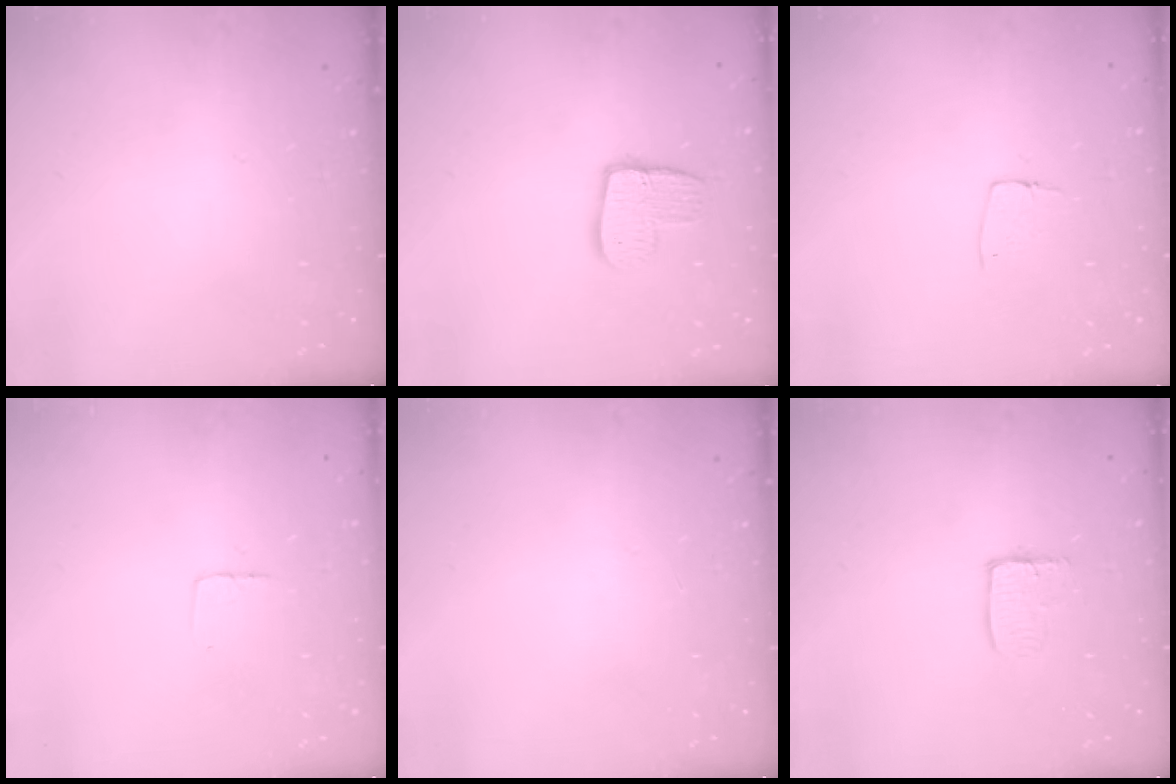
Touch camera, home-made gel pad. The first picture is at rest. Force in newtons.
{"total": 10.5, "press": 10.5, "slide": 0.8}
{"total": 5.5, "press": 5.5, "slide": 0.4}
{"total": 2.9, "press": 2.9, "slide": 0.2}
{"total": 0.0}
{"total": 5.0, "press": 5.0, "slide": 0.4}